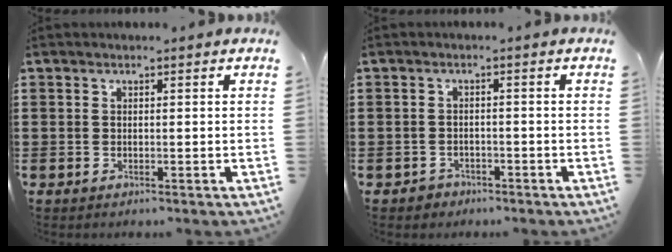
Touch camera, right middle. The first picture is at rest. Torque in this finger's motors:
{"motor_torque": [0.29, 0.18, 0.05, -0.01]}